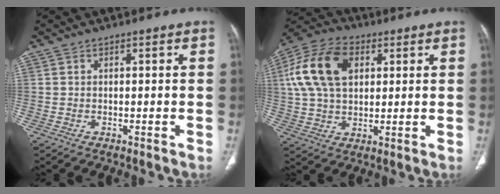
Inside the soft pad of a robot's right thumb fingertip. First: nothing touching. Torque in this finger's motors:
{"motor_torque": [-0.52, 0.96, 0.83, -0.34, 0.43]}